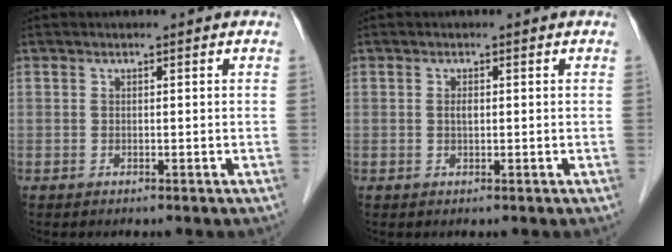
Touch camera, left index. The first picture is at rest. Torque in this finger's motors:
{"motor_torque": [1.45, 0.69, 0.06, 0.00]}